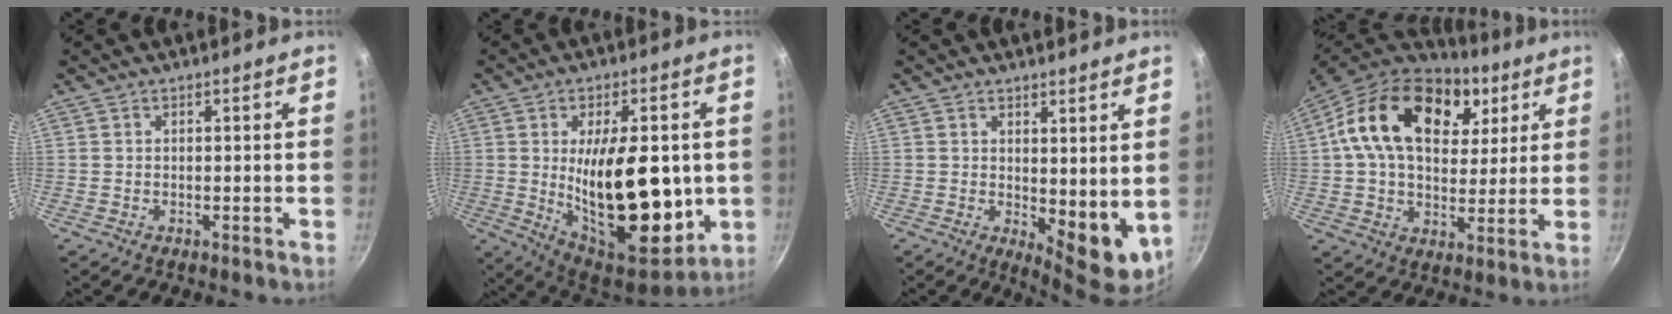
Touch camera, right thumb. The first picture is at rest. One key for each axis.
{"total": 23.4, "fx": -1.0, "fy": 11.1, "fz": 20.5, "tx": -0.284, "ty": -0.027, "tz": -0.004}
{"total": 8.7, "fx": 1.7, "fy": 4.0, "fz": 7.5, "tx": -0.090, "ty": -0.022, "tz": 0.033}
{"total": 23.5, "fx": 8.5, "fy": 15.5, "fz": 15.6, "tx": -0.248, "ty": -0.005, "tz": 0.128}